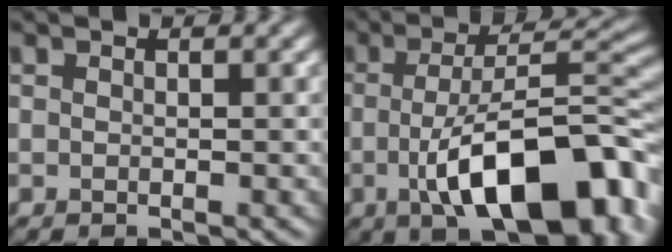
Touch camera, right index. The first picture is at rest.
{"total": 13.0, "force": [-4.0, 5.1, 11.3], "torque": [-0.167, -0.004, -0.065]}